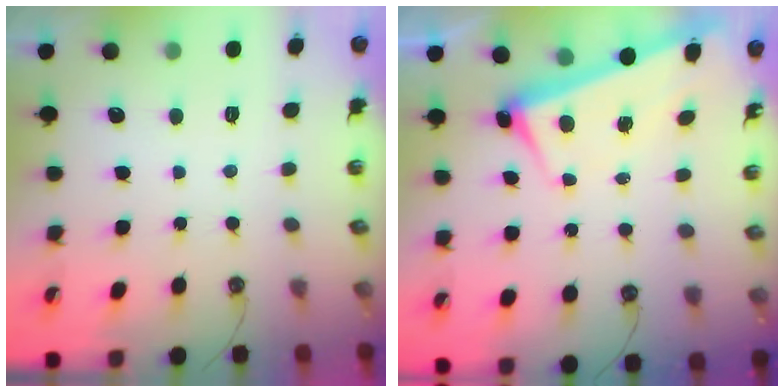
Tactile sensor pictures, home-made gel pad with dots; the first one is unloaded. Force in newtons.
{"total": 2.2, "press": 2.0, "slide": 1.0}